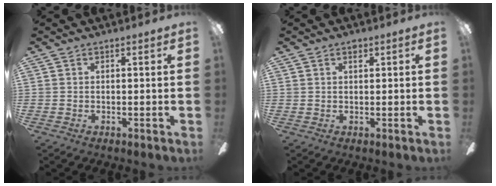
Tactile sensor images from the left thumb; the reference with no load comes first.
{"total": 1.5, "force": [1.1, 0.8, 0.7], "torque": [-0.007, -0.002, 0.018]}